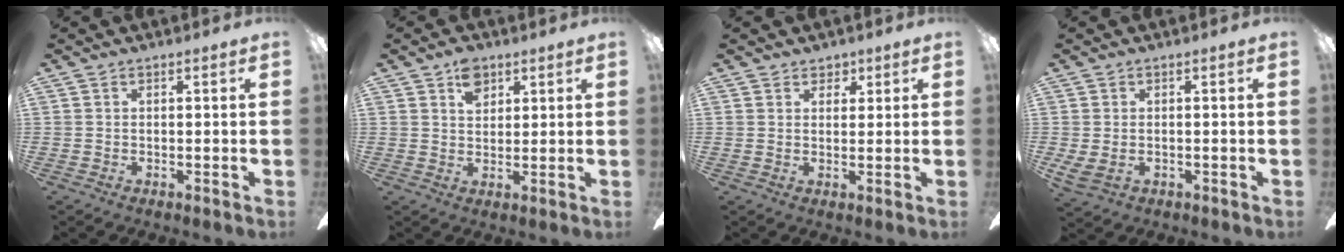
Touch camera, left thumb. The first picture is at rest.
{"total": 5.5, "force": [3.1, 3.6, 2.7], "torque": [-0.039, -0.001, 0.054]}
{"total": 3.0, "force": [2.2, 2.0, 0.3], "torque": [0.004, -0.004, 0.038]}
{"total": 3.1, "force": [-0.1, 2.0, 2.4], "torque": [-0.047, -0.003, -0.005]}